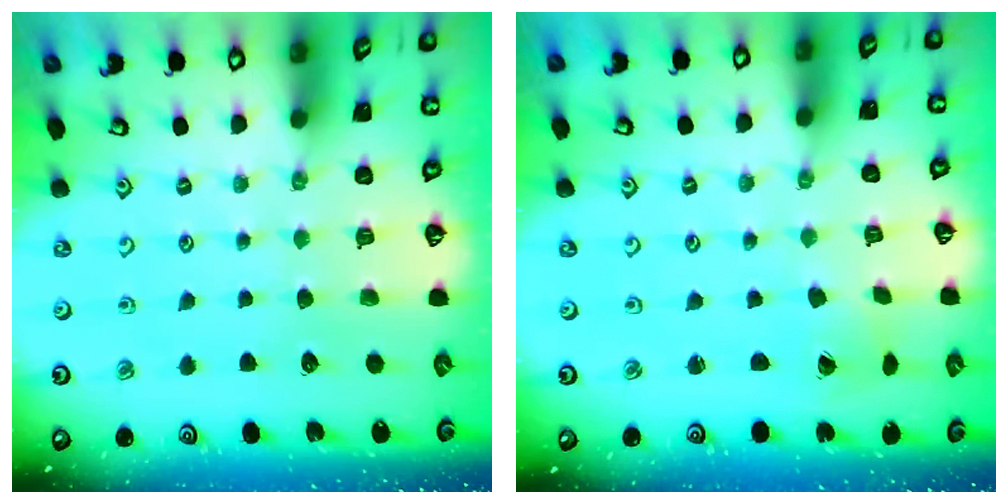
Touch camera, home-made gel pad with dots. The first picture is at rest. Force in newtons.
{"total": 1.1, "press": 1.1, "slide": 0.1}